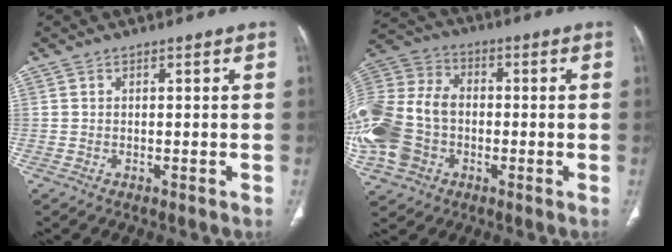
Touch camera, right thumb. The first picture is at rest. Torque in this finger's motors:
{"motor_torque": [2.11, 1.89, 0.92, 0.40, 0.62]}